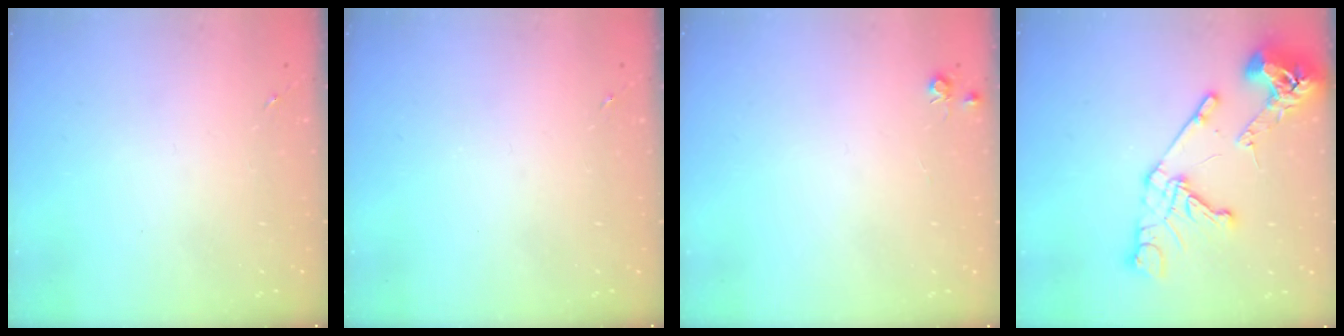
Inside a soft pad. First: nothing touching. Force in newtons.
{"total": 0.0}
{"total": 5.4, "press": 5.3, "slide": 0.7}
{"total": 17.0, "press": 16.9, "slide": 1.9}